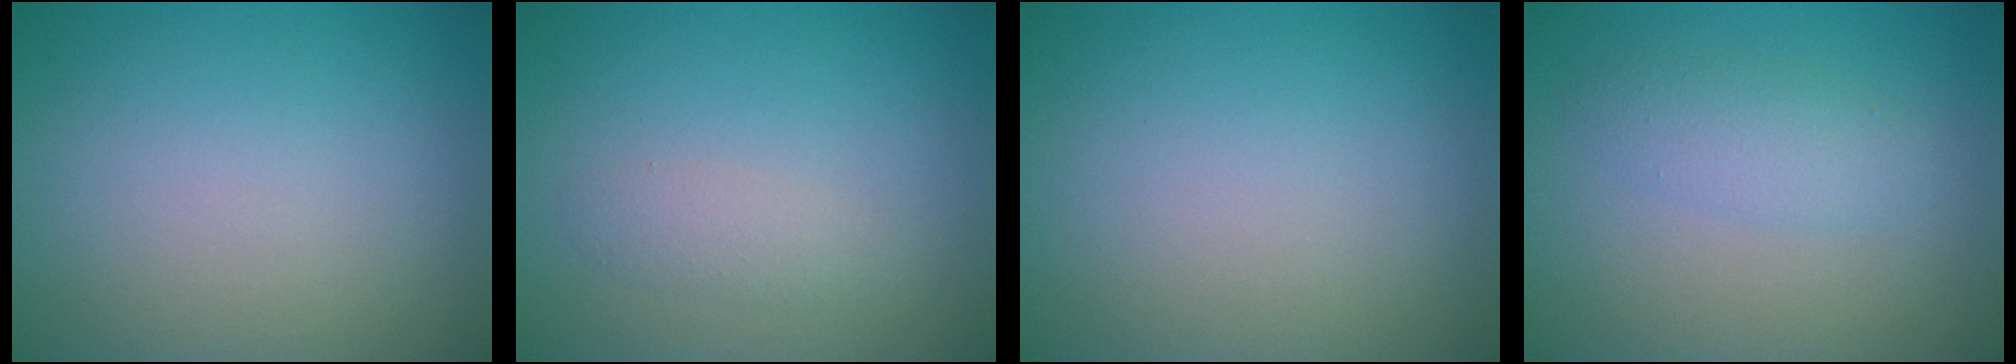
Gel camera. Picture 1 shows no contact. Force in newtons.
{"total": 1.3, "press": 1.3, "slide": 0.1}
{"total": 0.0}
{"total": 2.3, "press": 2.3, "slide": 0.1}